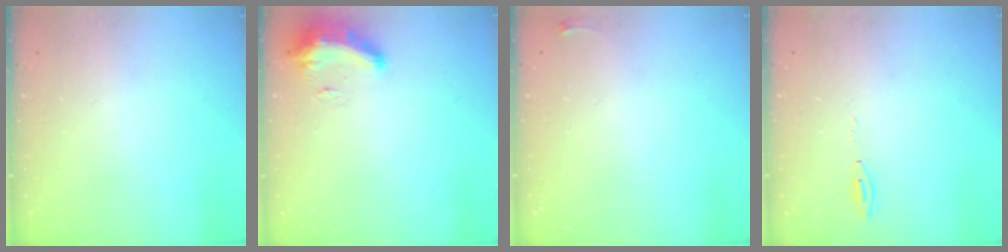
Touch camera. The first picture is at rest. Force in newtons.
{"total": 8.8, "press": 8.7, "slide": 0.8}
{"total": 2.6, "press": 2.6, "slide": 0.6}
{"total": 3.4, "press": 3.3, "slide": 0.8}